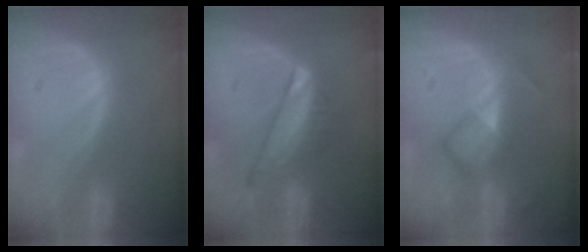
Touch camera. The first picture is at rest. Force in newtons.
{"total": 7.6, "press": 6.5, "slide": 4.0}
{"total": 5.9, "press": 5.0, "slide": 3.1}